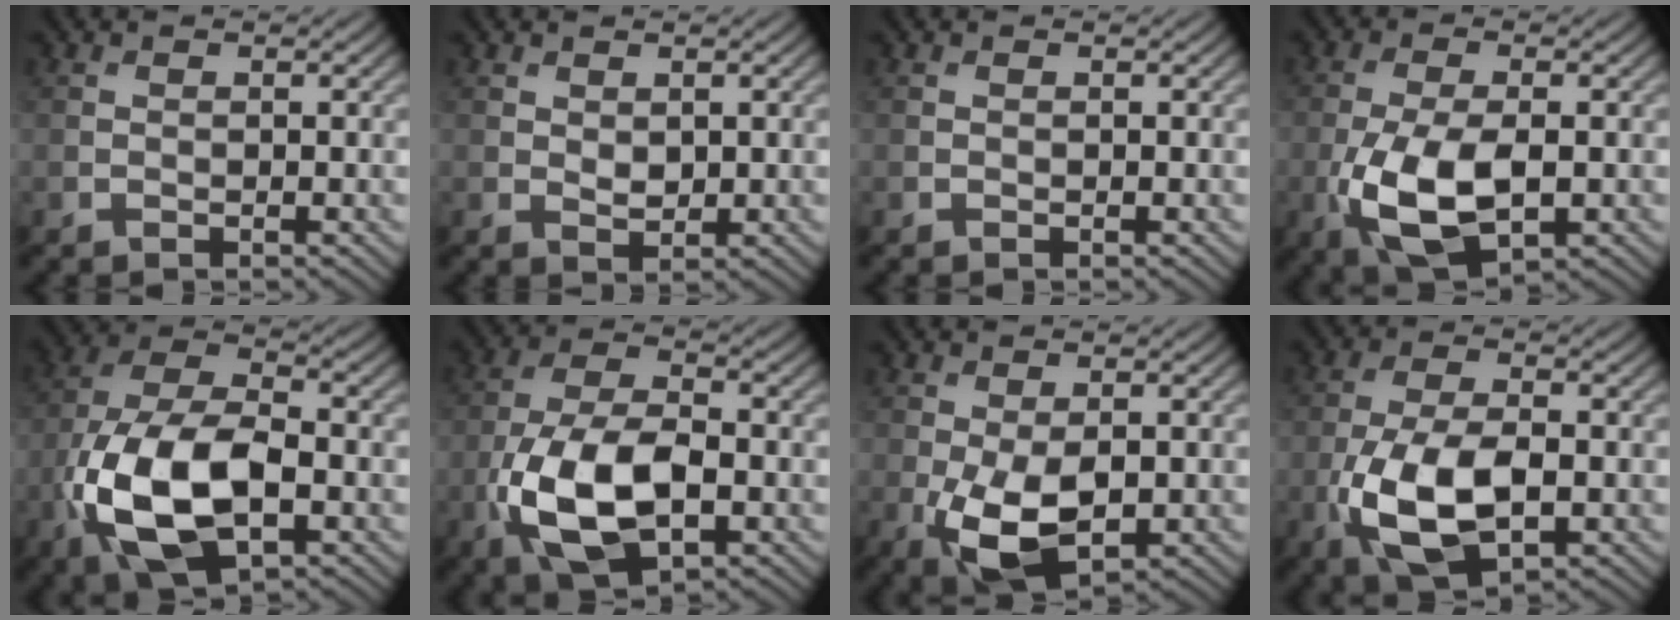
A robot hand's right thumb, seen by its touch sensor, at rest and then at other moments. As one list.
[{"total": 1.3, "force": [0.6, 0.9, 0.8], "torque": [-0.016, -0.004, 0.016]}, {"total": 0.0}, {"total": 10.0, "force": [-2.7, 4.9, 8.3], "torque": [-0.185, -0.016, -0.049]}, {"total": 15.5, "force": [-4.7, 8.2, 12.3], "torque": [-0.271, -0.017, -0.094]}, {"total": 12.8, "force": [-3.9, 6.5, 10.3], "torque": [-0.225, -0.016, -0.079]}, {"total": 7.2, "force": [-1.7, 3.8, 5.9], "torque": [-0.138, -0.023, -0.019]}, {"total": 11.2, "force": [-3.4, 5.5, 9.1], "torque": [-0.200, -0.016, -0.063]}]